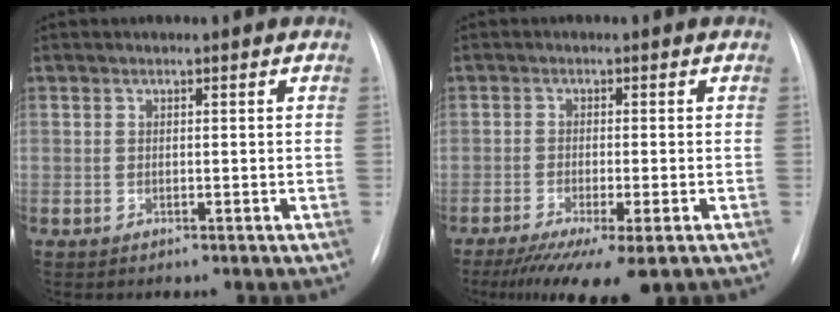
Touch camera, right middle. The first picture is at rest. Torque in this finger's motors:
{"motor_torque": [1.15, -0.99, 0.20, 0.08]}